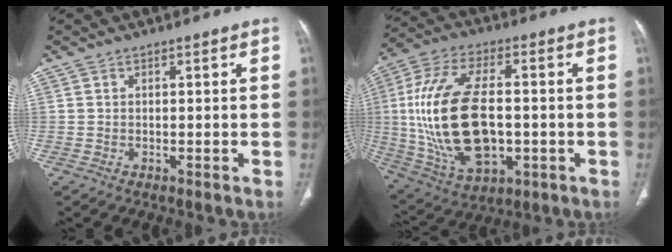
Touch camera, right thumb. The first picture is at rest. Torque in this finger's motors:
{"motor_torque": [-0.49, 2.07, 2.77, 0.01, 0.89]}